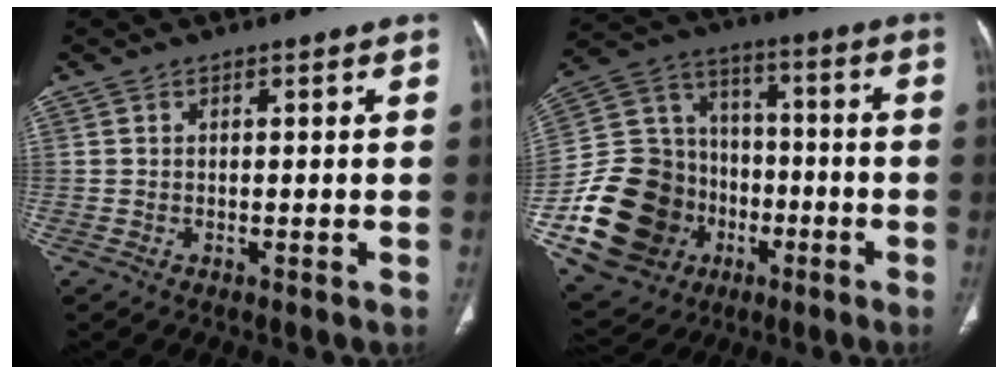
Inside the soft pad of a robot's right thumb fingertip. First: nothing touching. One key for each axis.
{"total": 23.5, "fx": -7.2, "fy": 19.9, "fz": 10.2, "tx": -0.183, "ty": 0.093, "tz": -0.108}